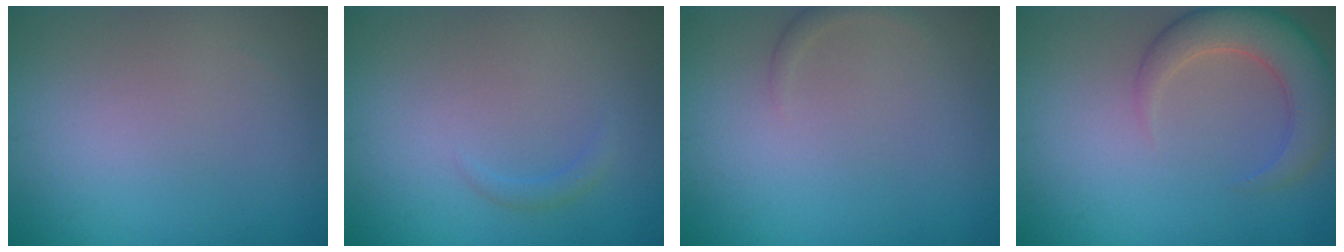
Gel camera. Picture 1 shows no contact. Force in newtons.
{"total": 0.8, "press": 0.8, "slide": 0.0}
{"total": 0.7, "press": 0.7, "slide": 0.0}
{"total": 5.2, "press": 5.2, "slide": 0.5}